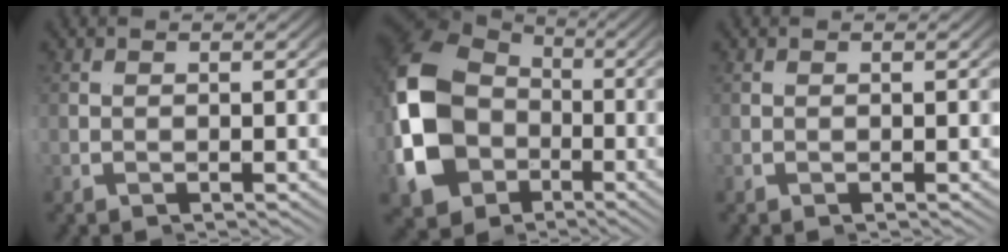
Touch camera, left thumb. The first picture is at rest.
{"total": 12.1, "force": [-0.3, 7.4, 9.6], "torque": [-0.202, -0.015, -0.004]}
{"total": 0.0}